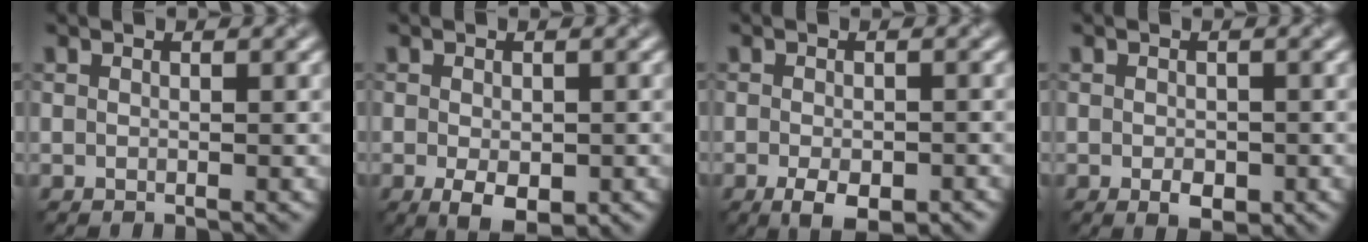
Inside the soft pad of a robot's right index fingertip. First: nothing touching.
{"total": 3.5, "force": [-1.2, 1.8, 2.7], "torque": [-0.044, -0.010, -0.012]}
{"total": 3.9, "force": [-1.9, 1.7, 2.9], "torque": [-0.043, -0.007, -0.024]}
{"total": 2.0, "force": [-0.7, 1.2, 1.4], "torque": [-0.022, -0.005, -0.008]}